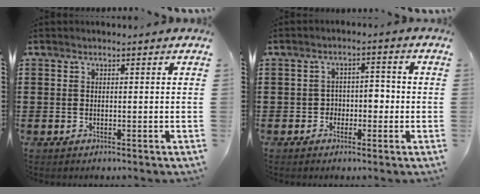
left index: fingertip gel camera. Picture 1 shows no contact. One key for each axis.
{"total": 3.0, "fx": -1.3, "fy": 2.2, "fz": 1.5, "tx": -0.031, "ty": 0.005, "tz": -0.034}